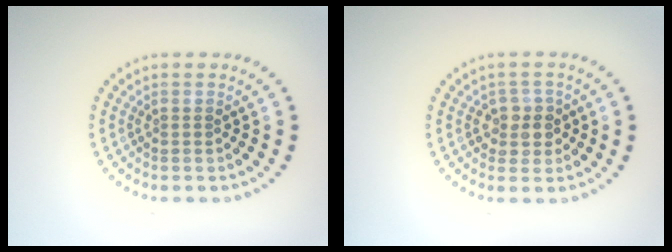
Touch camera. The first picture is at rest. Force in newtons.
{"total": 2.1, "press": 2.0, "slide": 0.8}